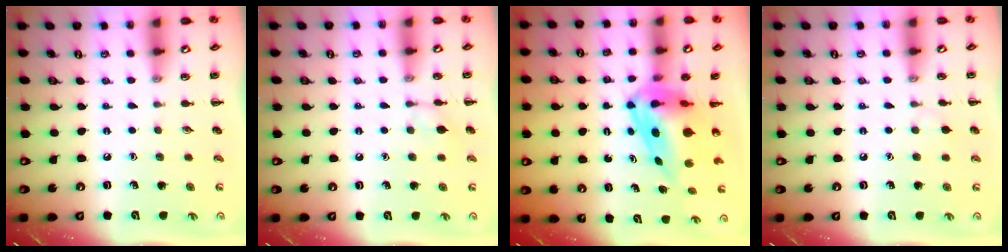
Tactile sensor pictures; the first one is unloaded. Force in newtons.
{"total": 5.0, "press": 5.0, "slide": 0.5}
{"total": 9.9, "press": 9.3, "slide": 3.2}
{"total": 3.7, "press": 3.4, "slide": 1.5}